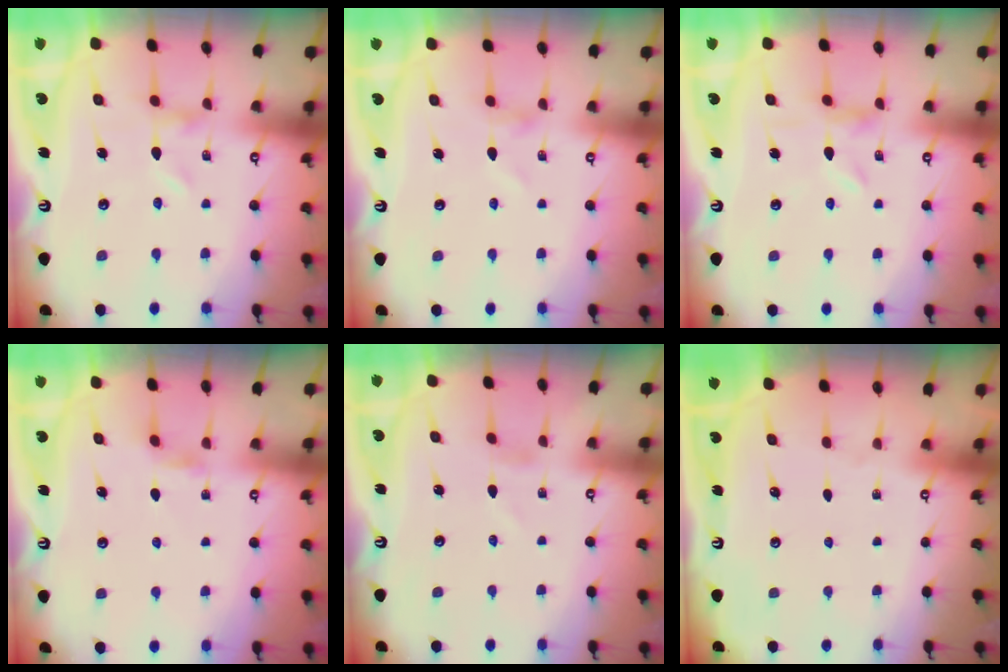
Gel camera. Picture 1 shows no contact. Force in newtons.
{"total": 0.0}
{"total": 1.4, "press": 1.4, "slide": 0.3}
{"total": 1.7, "press": 1.7, "slide": 0.4}
{"total": 0.8, "press": 0.8, "slide": 0.1}
{"total": 0.0}